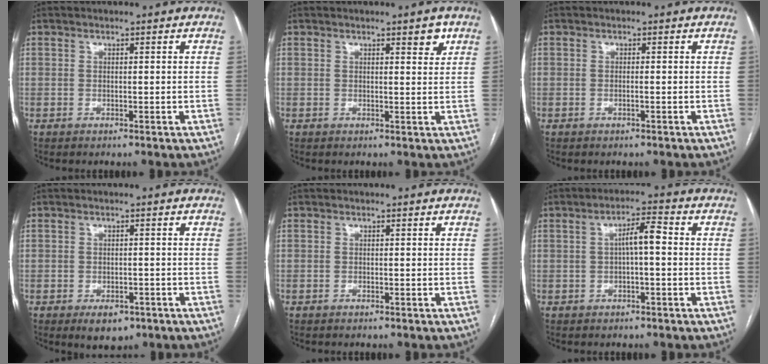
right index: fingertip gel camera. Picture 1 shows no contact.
{"total": 2.4, "force": [1.5, 0.6, 1.7], "torque": [-0.023, -0.005, 0.020]}
{"total": 0.5, "force": [-0.2, -0.1, 0.5], "torque": [-0.010, 0.001, -0.003]}
{"total": 4.2, "force": [-2.5, 2.4, 2.4], "torque": [-0.034, -0.002, -0.025]}
{"total": 0.0}
{"total": 4.2, "force": [0.1, 0.8, 4.1], "torque": [-0.070, 0.014, 0.001]}